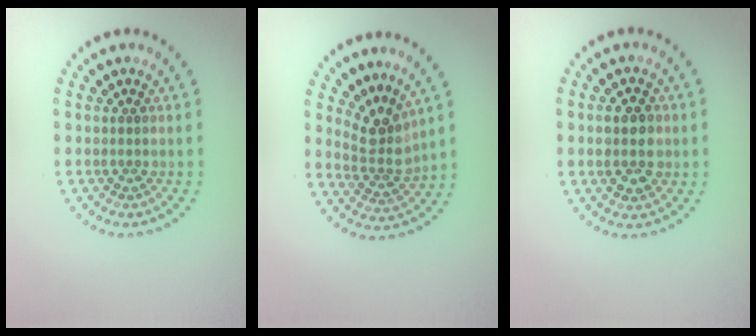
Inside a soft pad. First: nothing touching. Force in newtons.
{"total": 3.2, "press": 2.2, "slide": 2.4}
{"total": 3.7, "press": 3.7, "slide": 0.2}